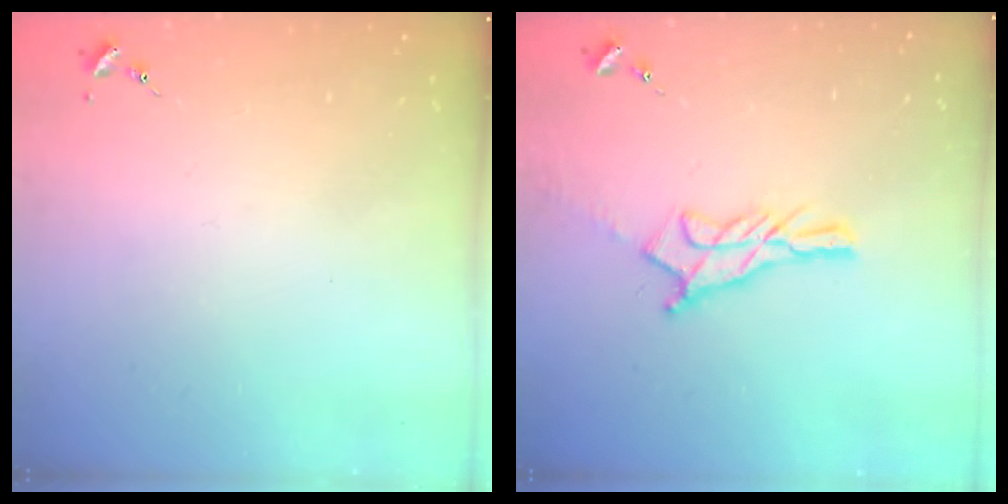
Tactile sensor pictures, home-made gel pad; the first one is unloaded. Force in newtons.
{"total": 11.2, "press": 11.1, "slide": 0.7}